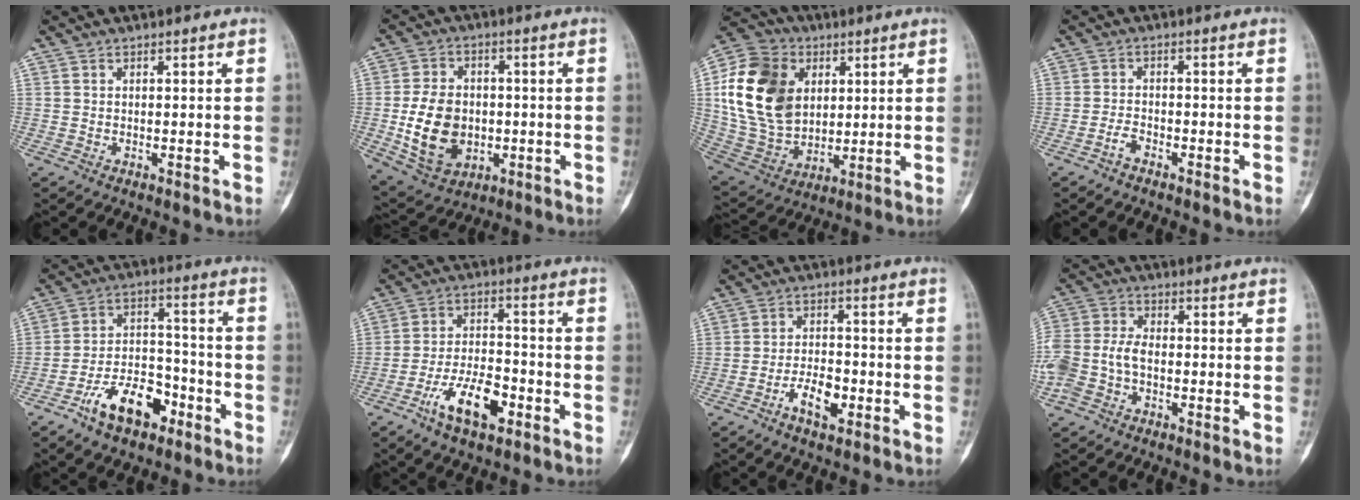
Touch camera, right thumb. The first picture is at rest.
{"total": 13.1, "force": [-1.9, 9.7, 8.7], "torque": [-0.135, 0.005, -0.020]}
{"total": 20.6, "force": [4.5, 15.2, 13.3], "torque": [-0.246, -0.005, 0.091]}
{"total": 2.0, "force": [-1.6, 0.7, 1.0], "torque": [-0.025, 0.011, -0.034]}
{"total": 12.8, "force": [-7.4, 6.8, 8.0], "torque": [-0.118, 0.060, -0.131]}
{"total": 10.9, "force": [-5.6, 4.9, 8.1], "torque": [-0.142, 0.030, -0.098]}
{"total": 6.0, "force": [-2.9, 2.7, 4.5], "torque": [-0.076, 0.020, -0.052]}
{"total": 9.4, "force": [-2.6, 6.1, 6.7], "torque": [-0.157, 0.024, -0.056]}